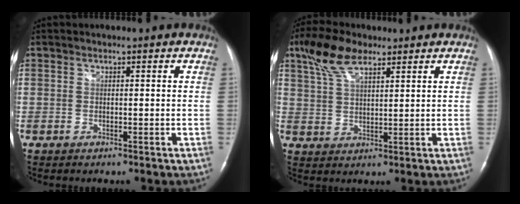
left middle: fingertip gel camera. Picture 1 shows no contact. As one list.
[{"total": 7.8, "force": [5.1, 2.8, 5.1], "torque": [-0.111, 0.022, 0.104]}]